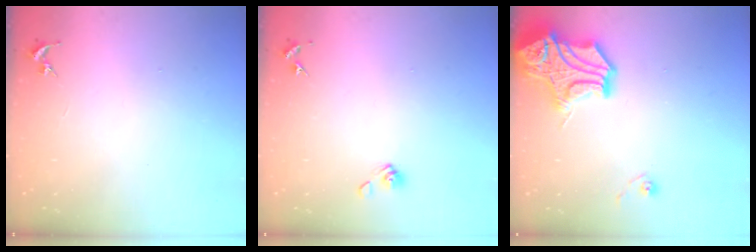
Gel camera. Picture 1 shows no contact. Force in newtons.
{"total": 5.8, "press": 5.3, "slide": 2.3}
{"total": 21.1, "press": 21.0, "slide": 2.6}